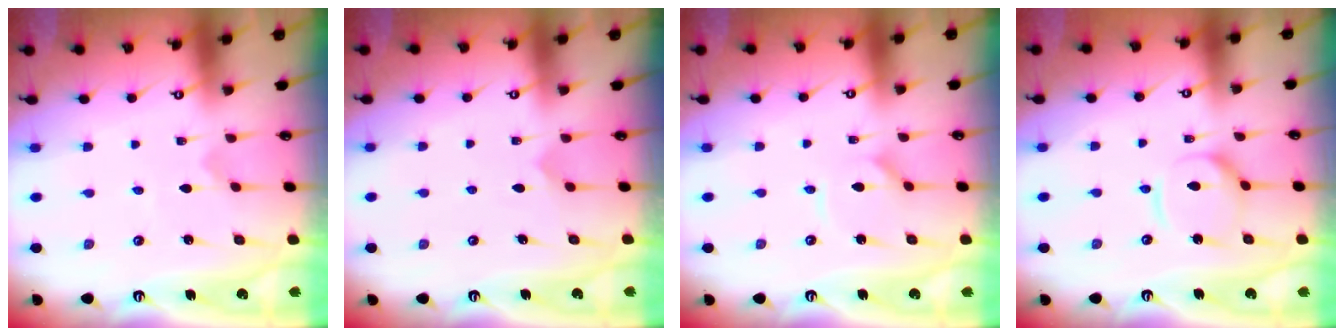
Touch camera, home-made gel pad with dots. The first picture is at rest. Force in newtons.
{"total": 4.0, "press": 4.0, "slide": 0.3}
{"total": 1.6, "press": 1.5, "slide": 0.2}
{"total": 7.5, "press": 7.5, "slide": 0.5}